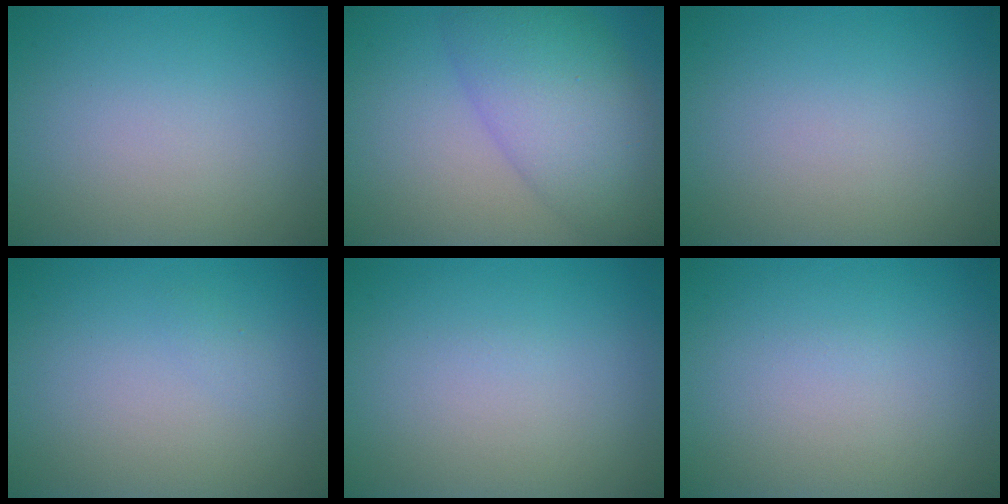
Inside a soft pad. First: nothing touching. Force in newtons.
{"total": 8.0, "press": 8.0, "slide": 0.1}
{"total": 0.0}
{"total": 0.5, "press": 0.5, "slide": 0.0}
{"total": 0.0}
{"total": 0.0}